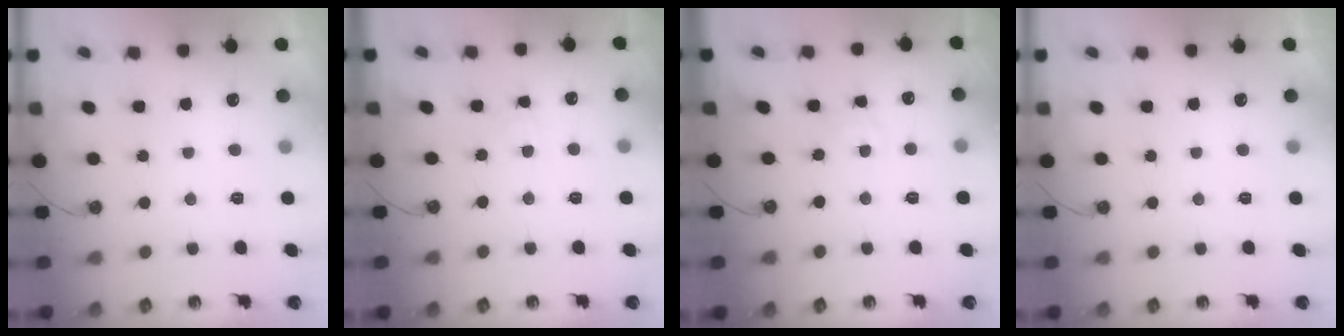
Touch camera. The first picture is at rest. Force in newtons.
{"total": 2.8, "press": 2.8, "slide": 0.5}
{"total": 1.7, "press": 1.7, "slide": 0.3}
{"total": 0.0}